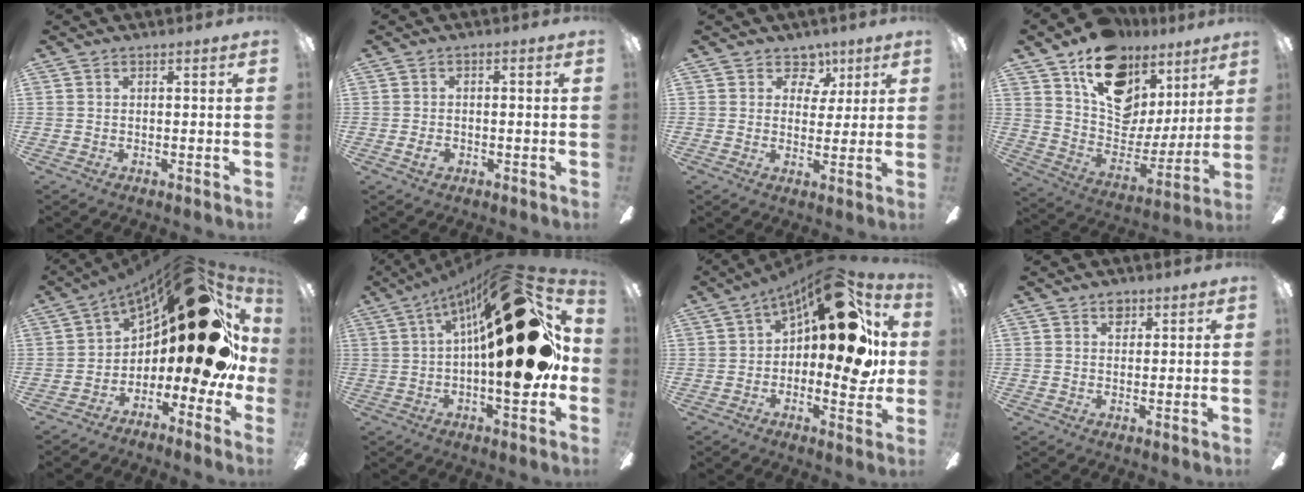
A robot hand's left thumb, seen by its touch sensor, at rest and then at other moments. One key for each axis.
{"total": 2.3, "fx": -0.8, "fy": 1.4, "fz": 1.6, "tx": -0.027, "ty": 0.006, "tz": -0.014}
{"total": 6.8, "fx": 3.7, "fy": 5.2, "fz": 2.4, "tx": -0.016, "ty": -0.020, "tz": 0.063}
{"total": 16.8, "fx": 10.9, "fy": 10.4, "fz": 7.3, "tx": -0.114, "ty": -0.077, "tz": 0.198}
{"total": 23.9, "fx": 8.3, "fy": 9.5, "fz": 20.3, "tx": -0.283, "ty": -0.064, "tz": 0.148}
{"total": 32.4, "fx": 7.4, "fy": 9.8, "fz": 30.0, "tx": -0.422, "ty": -0.069, "tz": 0.127}
{"total": 20.6, "fx": 7.2, "fy": 9.4, "fz": 16.8, "tx": -0.221, "ty": -0.032, "tz": 0.117}
{"total": 2.5, "fx": 1.4, "fy": 1.7, "fz": 1.2, "tx": 0.000, "ty": -0.006, "tz": 0.020}